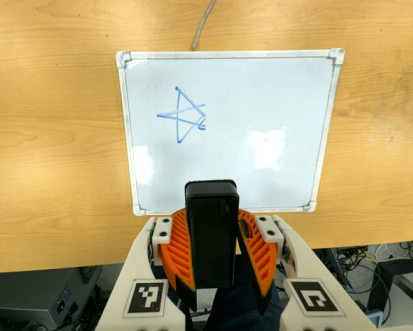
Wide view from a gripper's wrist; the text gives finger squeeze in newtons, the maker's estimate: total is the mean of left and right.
{"total": 8.9, "left": 9.2, "right": 8.6}